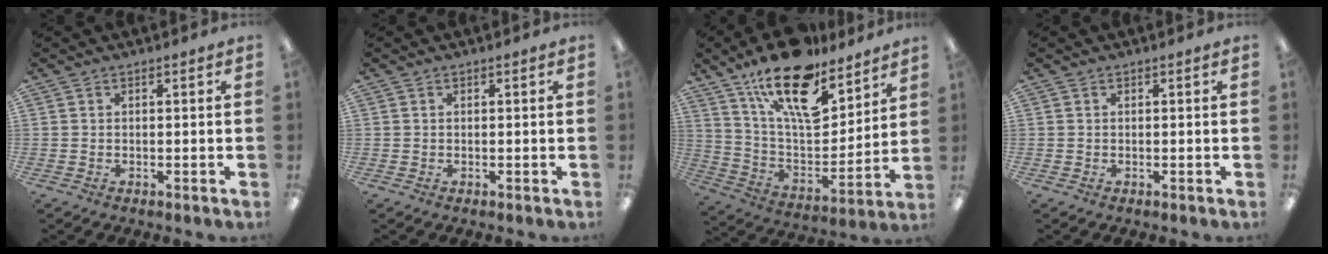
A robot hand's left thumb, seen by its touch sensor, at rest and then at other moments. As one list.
[{"total": 0.0}, {"total": 21.0, "force": [14.1, 9.1, 12.7], "torque": [-0.217, -0.082, 0.248]}, {"total": 0.0}]